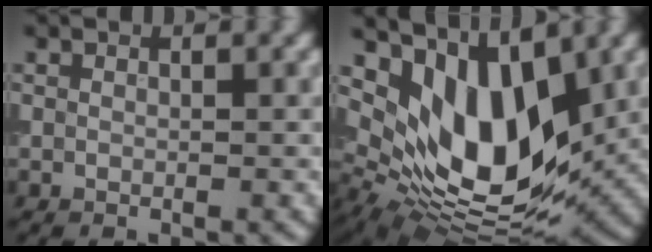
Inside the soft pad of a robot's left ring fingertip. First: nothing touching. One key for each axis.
{"total": 11.1, "fx": 4.1, "fy": 5.8, "fz": 8.6, "tx": -0.145, "ty": -0.013, "tz": 0.078}